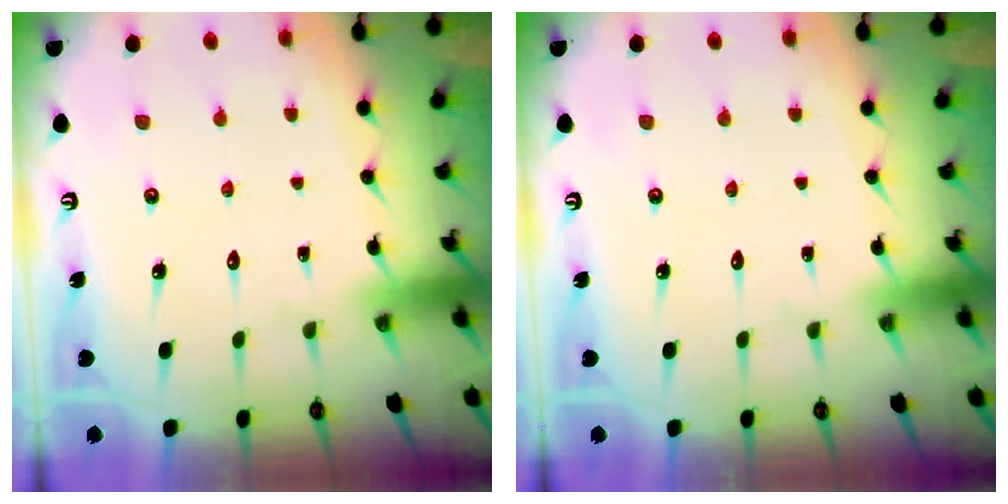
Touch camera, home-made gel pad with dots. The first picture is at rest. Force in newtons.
{"total": 0.0}